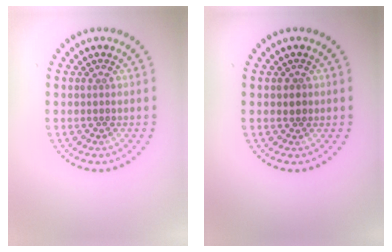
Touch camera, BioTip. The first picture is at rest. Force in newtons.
{"total": 1.1, "press": 0.9, "slide": 0.5}